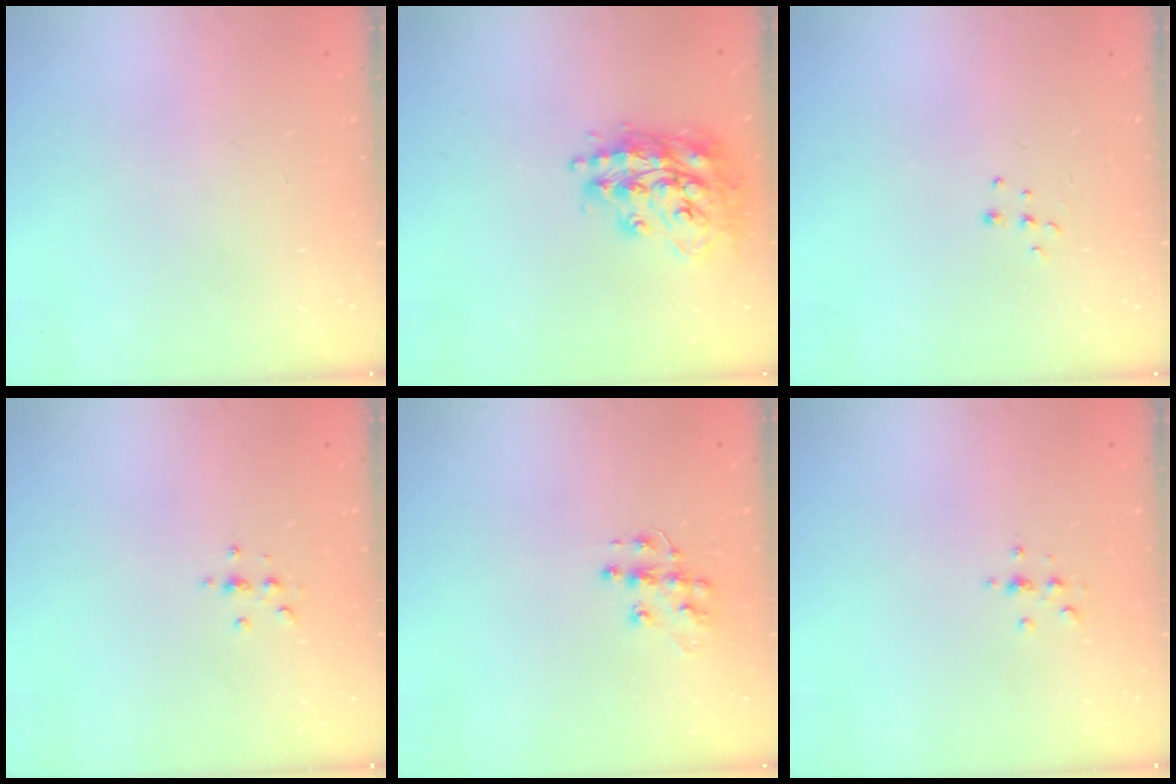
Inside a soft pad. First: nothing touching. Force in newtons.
{"total": 17.7, "press": 17.6, "slide": 1.3}
{"total": 5.2, "press": 5.1, "slide": 0.4}
{"total": 2.1, "press": 2.1, "slide": 0.2}
{"total": 9.6, "press": 9.5, "slide": 0.5}
{"total": 2.2, "press": 2.1, "slide": 0.2}